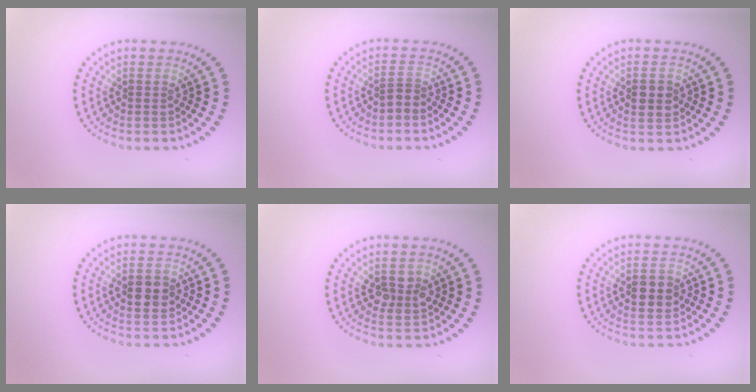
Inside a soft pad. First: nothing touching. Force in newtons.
{"total": 1.1, "press": 0.7, "slide": 0.9}
{"total": 2.6, "press": 2.6, "slide": 0.2}
{"total": 3.1, "press": 3.1, "slide": 0.0}
{"total": 2.6, "press": 2.5, "slide": 0.5}
{"total": 3.0, "press": 3.0, "slide": 0.1}